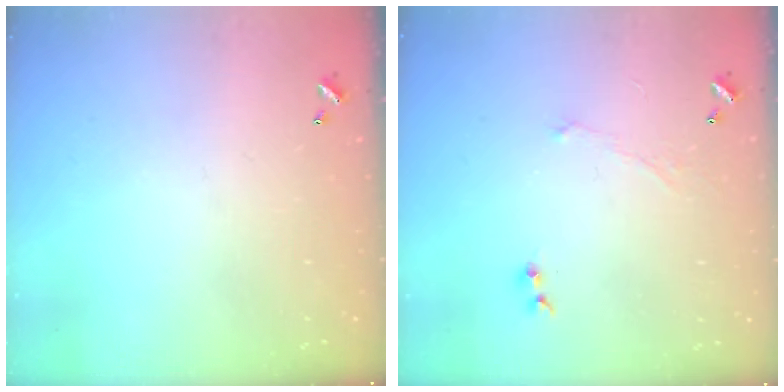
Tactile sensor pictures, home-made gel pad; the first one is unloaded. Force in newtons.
{"total": 1.2, "press": 0.9, "slide": 0.8}